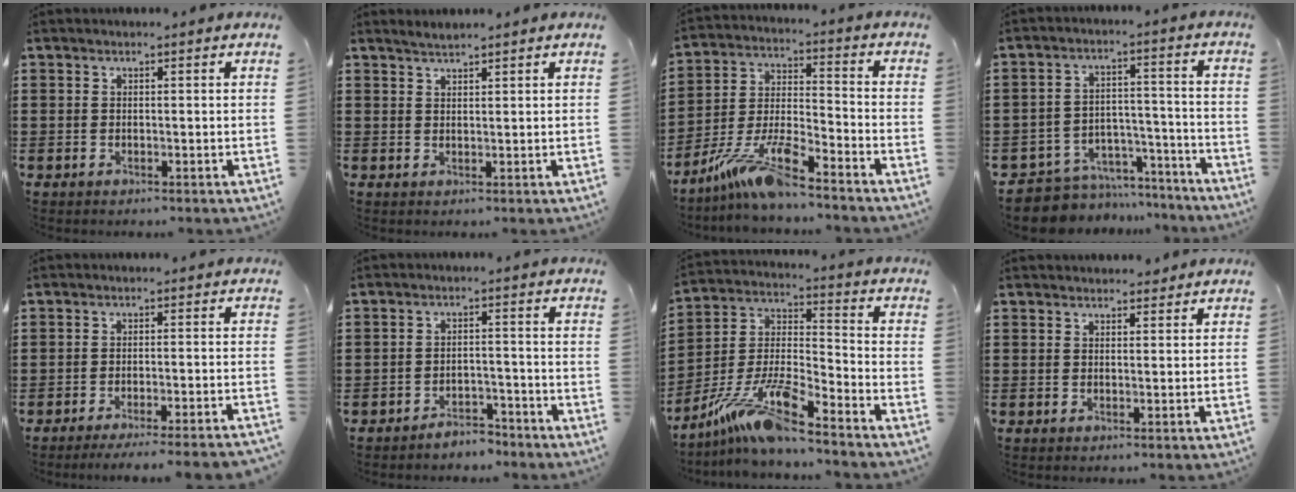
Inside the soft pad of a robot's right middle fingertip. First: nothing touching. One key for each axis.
{"total": 1.3, "fx": 1.2, "fy": 0.0, "fz": 0.2, "tx": -0.007, "ty": -0.001, "tz": 0.024}
{"total": 10.5, "fx": -8.4, "fy": 1.1, "fz": 6.3, "tx": -0.136, "ty": 0.000, "tz": -0.168}
{"total": 6.8, "fx": -6.5, "fy": 1.9, "fz": 0.6, "tx": -0.015, "ty": 0.018, "tz": -0.128}
{"total": 3.2, "fx": -2.9, "fy": -0.5, "fz": 1.3, "tx": -0.023, "ty": -0.004, "tz": -0.056}
{"total": 3.6, "fx": -3.6, "fy": 0.4, "fz": 0.1, "tx": -0.009, "ty": 0.003, "tz": -0.074}
{"total": 12.4, "fx": -10.0, "fy": 1.1, "fz": 7.3, "tx": -0.162, "ty": 0.002, "tz": -0.200}
{"total": 1.6, "fx": 1.4, "fy": 0.7, "fz": 0.0, "tx": 0.004, "ty": 0.001, "tz": 0.026}